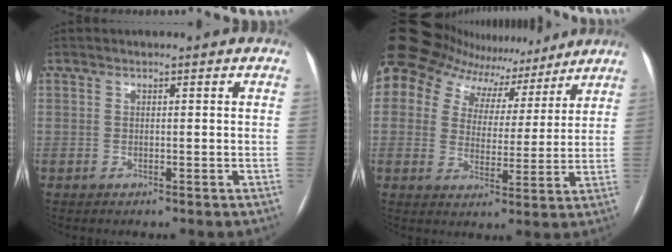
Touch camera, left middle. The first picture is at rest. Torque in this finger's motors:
{"motor_torque": [2.14, 0.00, 1.05, 0.21]}